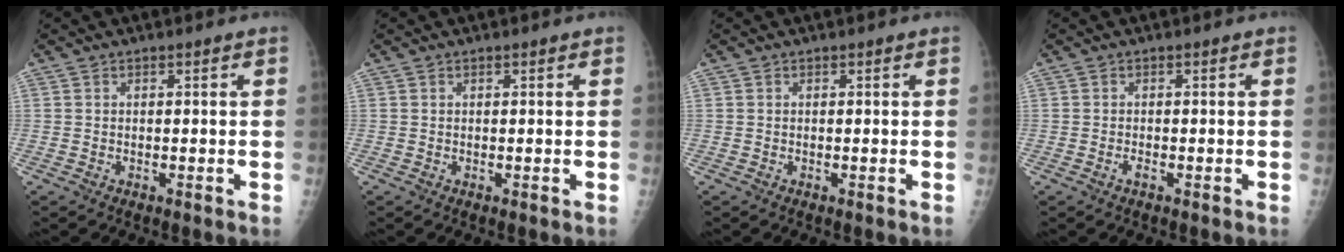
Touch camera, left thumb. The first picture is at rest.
{"total": 0.0}
{"total": 0.0}
{"total": 0.8, "force": [-0.5, 0.2, 0.5], "torque": [-0.010, 0.000, -0.009]}